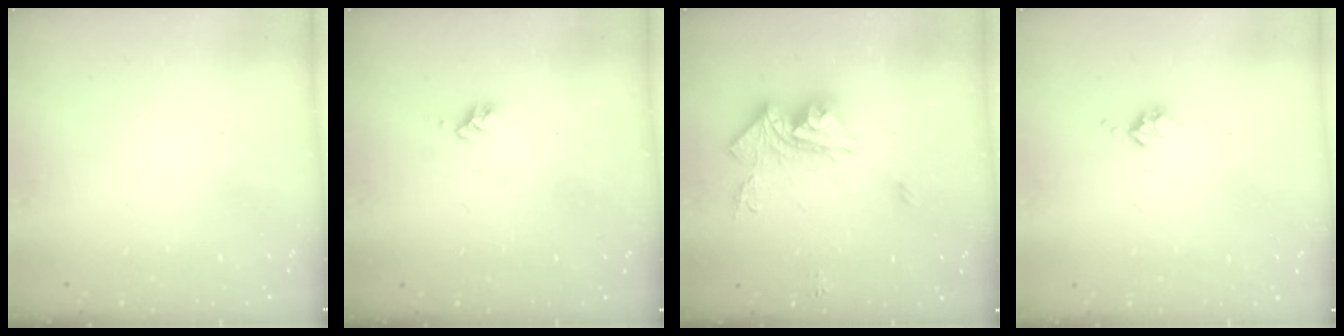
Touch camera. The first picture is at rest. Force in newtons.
{"total": 2.7, "press": 2.7, "slide": 0.3}
{"total": 14.4, "press": 14.3, "slide": 1.7}
{"total": 3.4, "press": 3.4, "slide": 0.4}